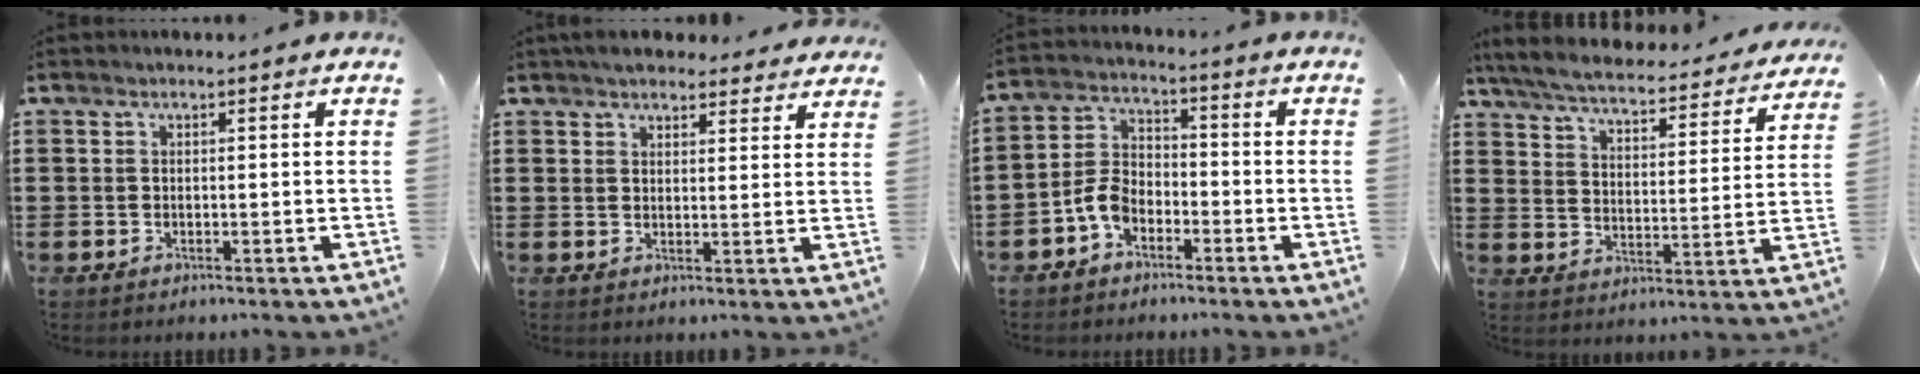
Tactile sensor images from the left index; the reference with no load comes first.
{"total": 3.6, "force": [3.4, 1.1, 0.5], "torque": [-0.020, -0.005, 0.065]}
{"total": 5.3, "force": [-3.1, 3.1, 2.9], "torque": [-0.081, 0.006, -0.067]}
{"total": 4.7, "force": [4.4, 0.1, 1.5], "torque": [-0.053, -0.035, 0.068]}